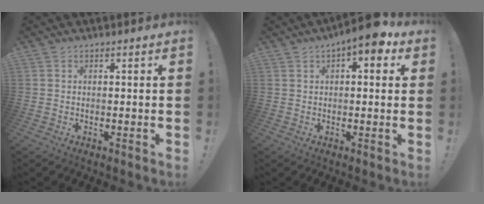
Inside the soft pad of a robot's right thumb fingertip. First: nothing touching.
{"total": 6.5, "force": [3.4, 2.4, 5.0], "torque": [-0.074, -0.011, 0.056]}